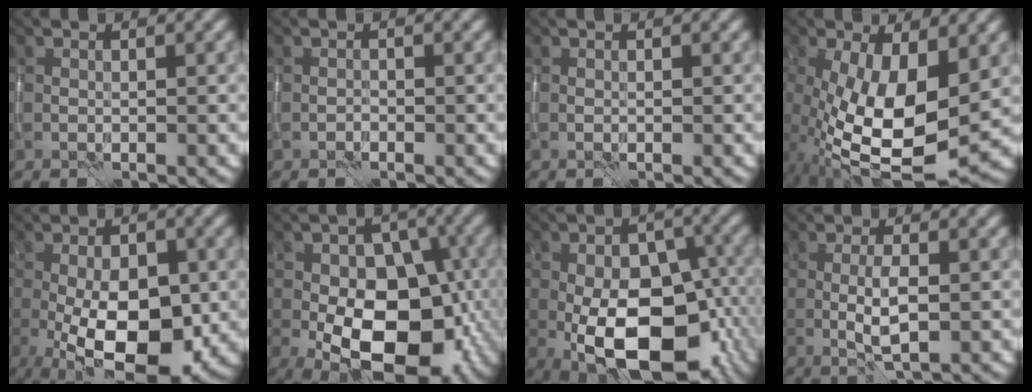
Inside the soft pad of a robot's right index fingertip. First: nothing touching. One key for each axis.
{"total": 0.7, "fx": -0.6, "fy": 0.4, "fz": 0.1, "tx": -0.001, "ty": -0.001, "tz": -0.010}
{"total": 0.0}
{"total": 11.8, "fx": -1.3, "fy": 4.8, "fz": 10.7, "tx": -0.197, "ty": -0.019, "tz": -0.018}
{"total": 11.7, "fx": -3.4, "fy": 5.6, "fz": 9.7, "tx": -0.151, "ty": -0.008, "tz": -0.053}
{"total": 15.1, "fx": -4.1, "fy": 9.7, "fz": 10.9, "tx": -0.132, "ty": -0.010, "tz": -0.052}
{"total": 14.7, "fx": -4.8, "fy": 8.5, "fz": 11.0, "tx": -0.165, "ty": -0.028, "tz": -0.063}
{"total": 3.0, "fx": -0.6, "fy": 0.8, "fz": 2.9, "tx": -0.059, "ty": -0.002, "tz": -0.010}